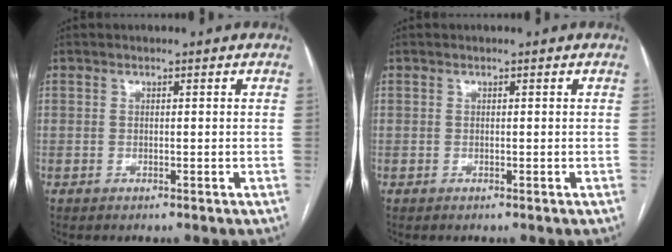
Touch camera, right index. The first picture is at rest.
{"total": 0.0}